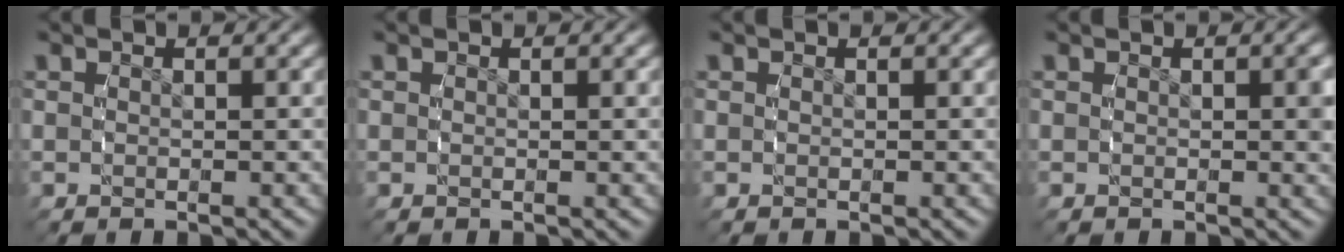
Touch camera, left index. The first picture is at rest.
{"total": 0.0}
{"total": 0.0}
{"total": 0.6, "force": [0.1, 0.2, 0.6], "torque": [-0.004, -0.001, 0.001]}